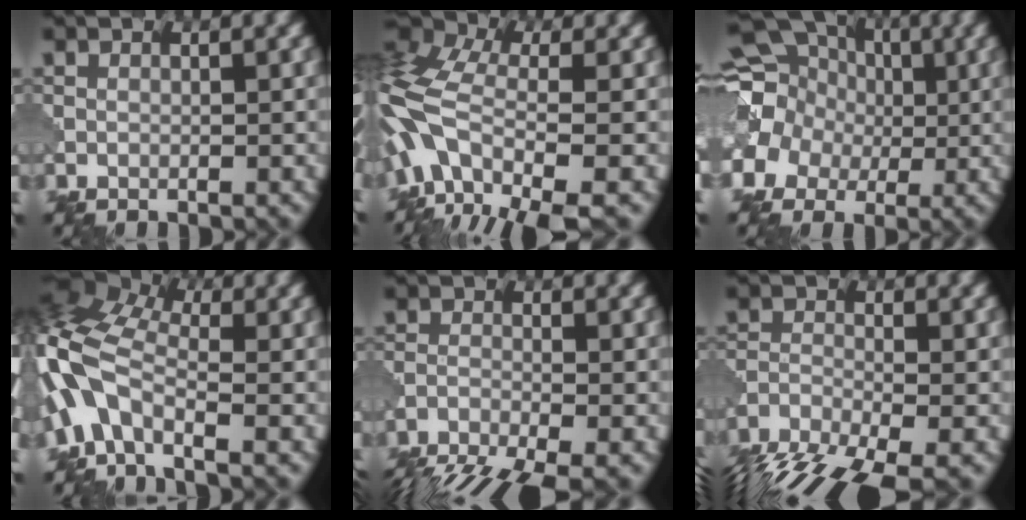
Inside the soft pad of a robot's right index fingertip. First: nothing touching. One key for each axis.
{"total": 11.9, "fx": -4.1, "fy": 6.2, "fz": 9.4, "tx": -0.208, "ty": 0.006, "tz": -0.086}
{"total": 14.3, "fx": 0.7, "fy": 13.1, "fz": 5.7, "tx": -0.156, "ty": 0.016, "tz": -0.021}
{"total": 10.0, "fx": -1.3, "fy": 5.4, "fz": 8.3, "tx": -0.207, "ty": 0.013, "tz": -0.041}
{"total": 9.2, "fx": -7.8, "fy": 2.4, "fz": 4.4, "tx": -0.095, "ty": -0.033, "tz": -0.124}
{"total": 10.0, "fx": -7.5, "fy": 3.3, "fz": 5.7, "tx": -0.123, "ty": -0.032, "tz": -0.137}